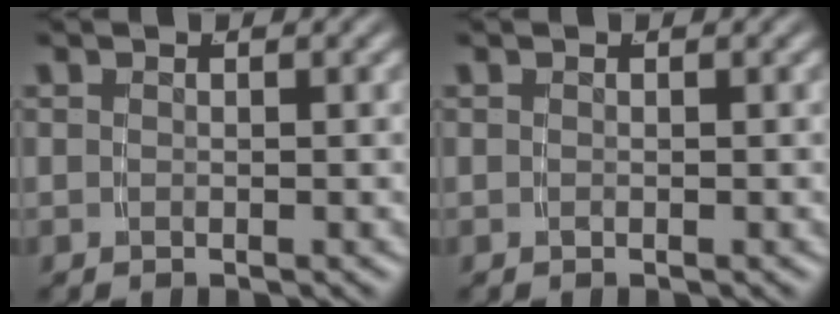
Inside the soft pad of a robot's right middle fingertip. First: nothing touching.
{"total": 0.0}